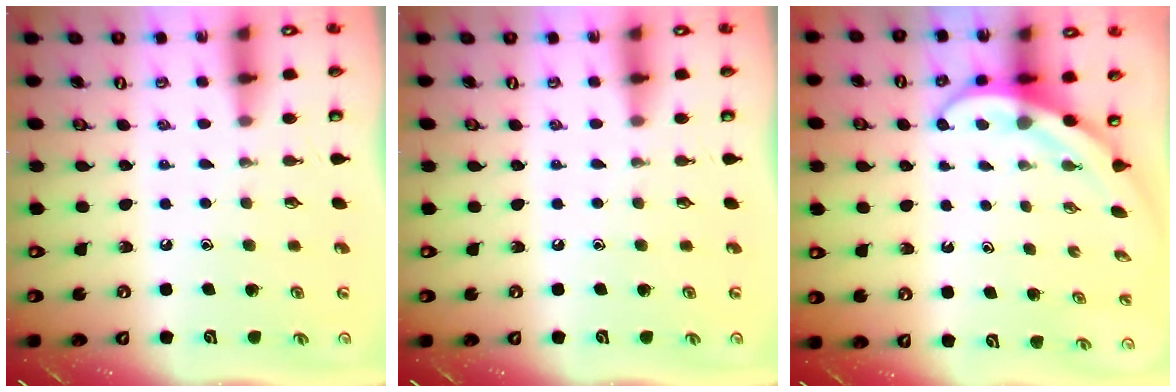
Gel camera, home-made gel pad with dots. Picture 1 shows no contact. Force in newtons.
{"total": 0.0}
{"total": 4.0, "press": 4.0, "slide": 0.3}